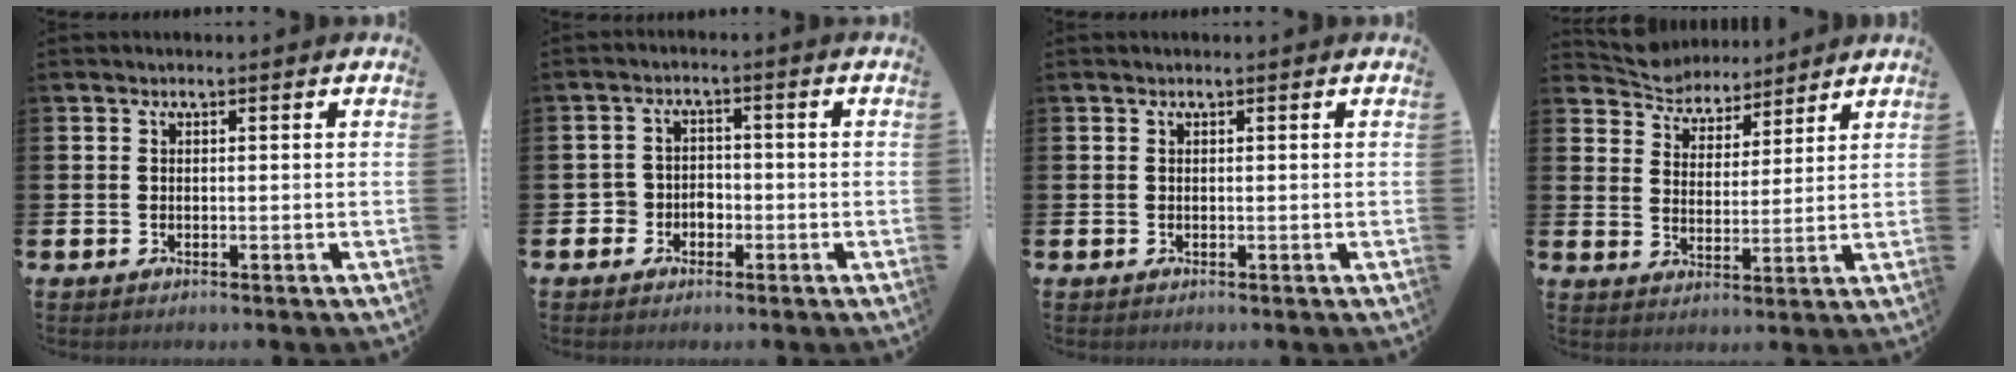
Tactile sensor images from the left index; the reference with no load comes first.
{"total": 2.9, "force": [-1.6, 2.4, 0.4], "torque": [-0.022, 0.009, -0.038]}
{"total": 0.0}
{"total": 4.8, "force": [4.5, 1.6, -0.6], "torque": [-0.017, -0.031, 0.078]}